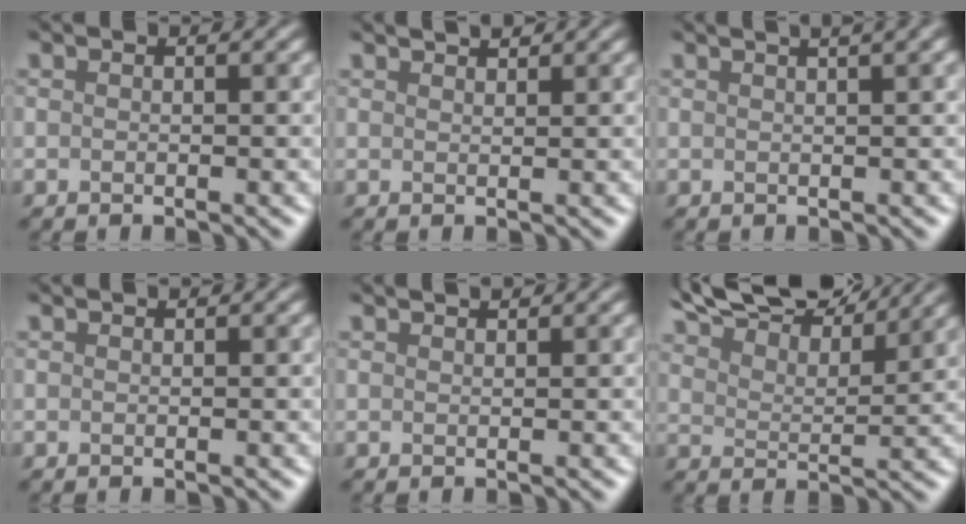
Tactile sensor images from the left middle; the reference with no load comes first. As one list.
[{"total": 1.5, "force": [1.2, -0.6, -0.5], "torque": [-0.008, 0.005, 0.016]}, {"total": 3.2, "force": [1.9, 0.9, 2.4], "torque": [-0.022, 0.035, 0.010]}, {"total": 0.0}, {"total": 1.1, "force": [1.0, -0.3, -0.1], "torque": [-0.017, 0.006, 0.011]}, {"total": 9.1, "force": [8.8, 0.8, 2.4], "torque": [-0.062, 0.010, 0.131]}]